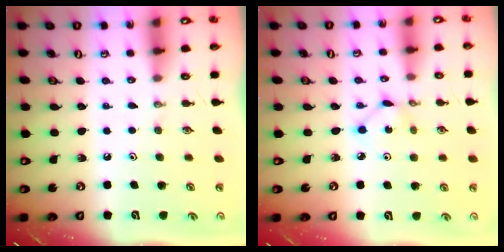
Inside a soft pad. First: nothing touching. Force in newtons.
{"total": 2.5, "press": 2.5, "slide": 0.2}